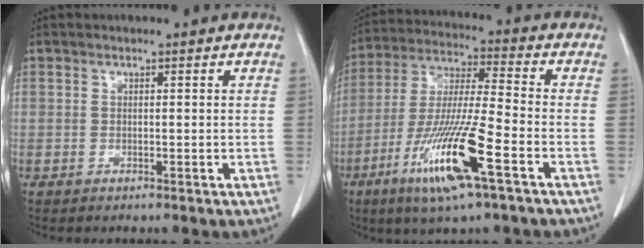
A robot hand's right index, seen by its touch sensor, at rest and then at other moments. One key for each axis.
{"total": 15.6, "fx": -7.2, "fy": 0.6, "fz": 13.8, "tx": -0.281, "ty": -0.025, "tz": -0.134}